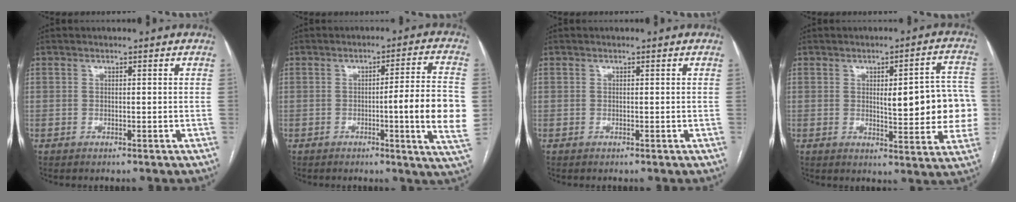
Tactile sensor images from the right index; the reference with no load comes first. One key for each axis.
{"total": 11.3, "fx": -1.6, "fy": -0.9, "fz": 11.1, "tx": -0.140, "ty": -0.008, "tz": -0.028}
{"total": 0.0}
{"total": 13.1, "fx": 0.1, "fy": 3.5, "fz": 12.6, "tx": -0.143, "ty": 0.016, "tz": 0.006}